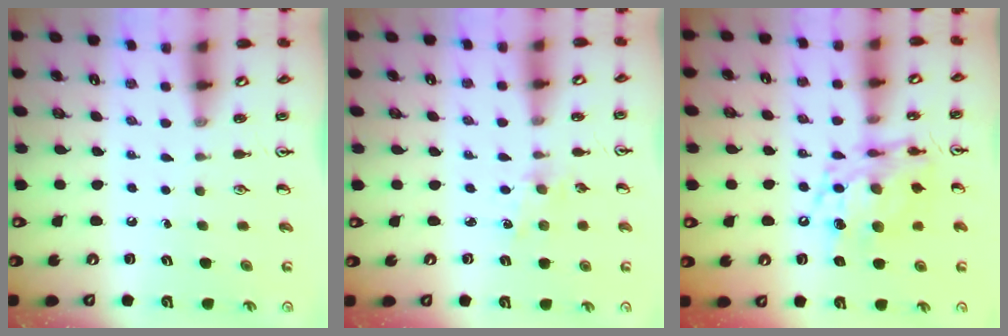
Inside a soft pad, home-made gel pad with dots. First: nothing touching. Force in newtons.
{"total": 2.9, "press": 2.8, "slide": 0.4}
{"total": 14.2, "press": 14.2, "slide": 1.2}